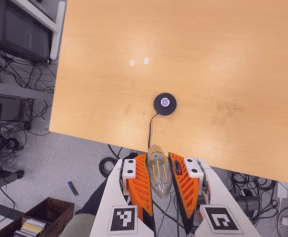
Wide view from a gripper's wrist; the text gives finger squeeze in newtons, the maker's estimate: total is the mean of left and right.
{"total": 20.7, "left": 22.5, "right": 18.8}